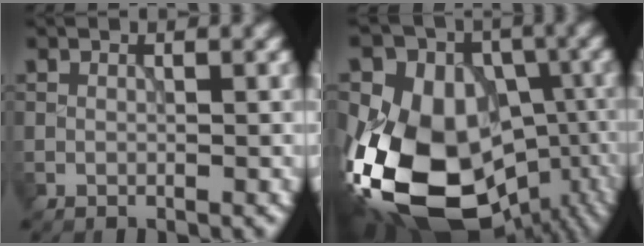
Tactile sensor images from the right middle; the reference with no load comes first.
{"total": 21.5, "force": [-6.5, 15.9, 12.9], "torque": [-0.224, -0.011, -0.100]}